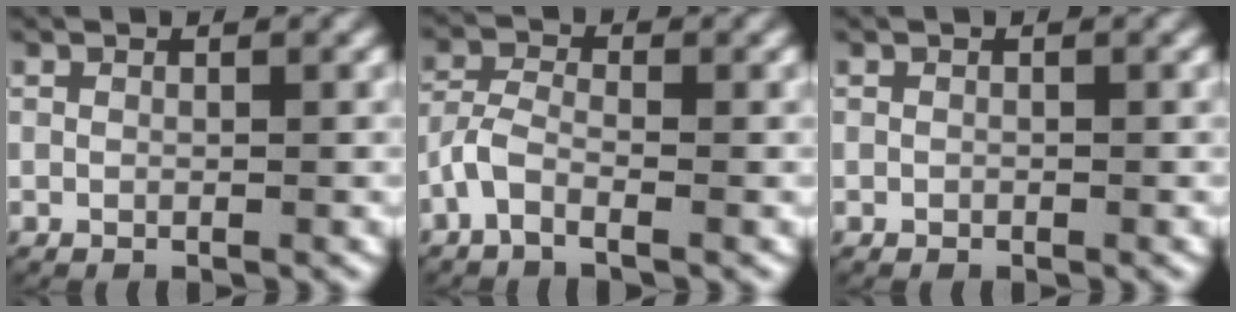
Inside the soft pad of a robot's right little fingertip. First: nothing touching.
{"total": 2.9, "force": [-1.5, 1.7, 1.7], "torque": [-0.047, -0.005, -0.033]}
{"total": 0.0}